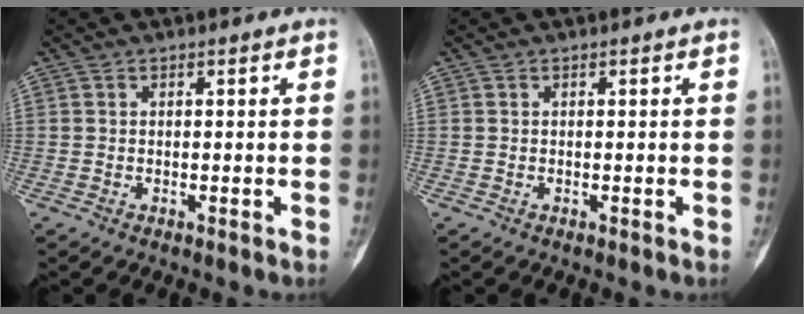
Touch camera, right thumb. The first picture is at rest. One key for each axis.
{"total": 0.0}